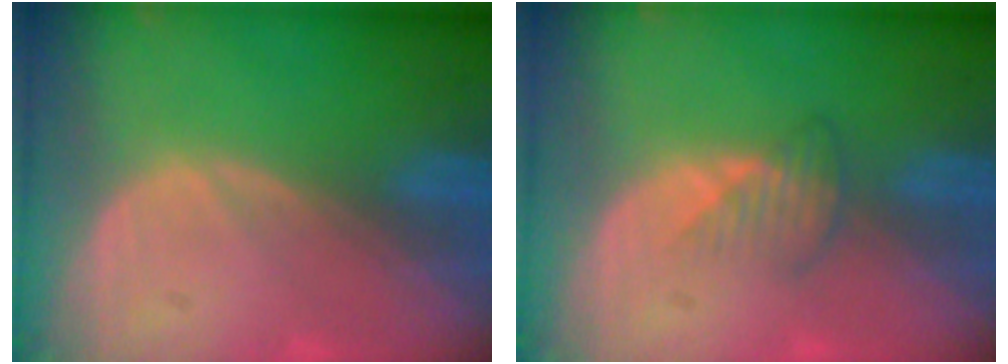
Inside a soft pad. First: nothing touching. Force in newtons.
{"total": 2.7, "press": 2.6, "slide": 0.7}